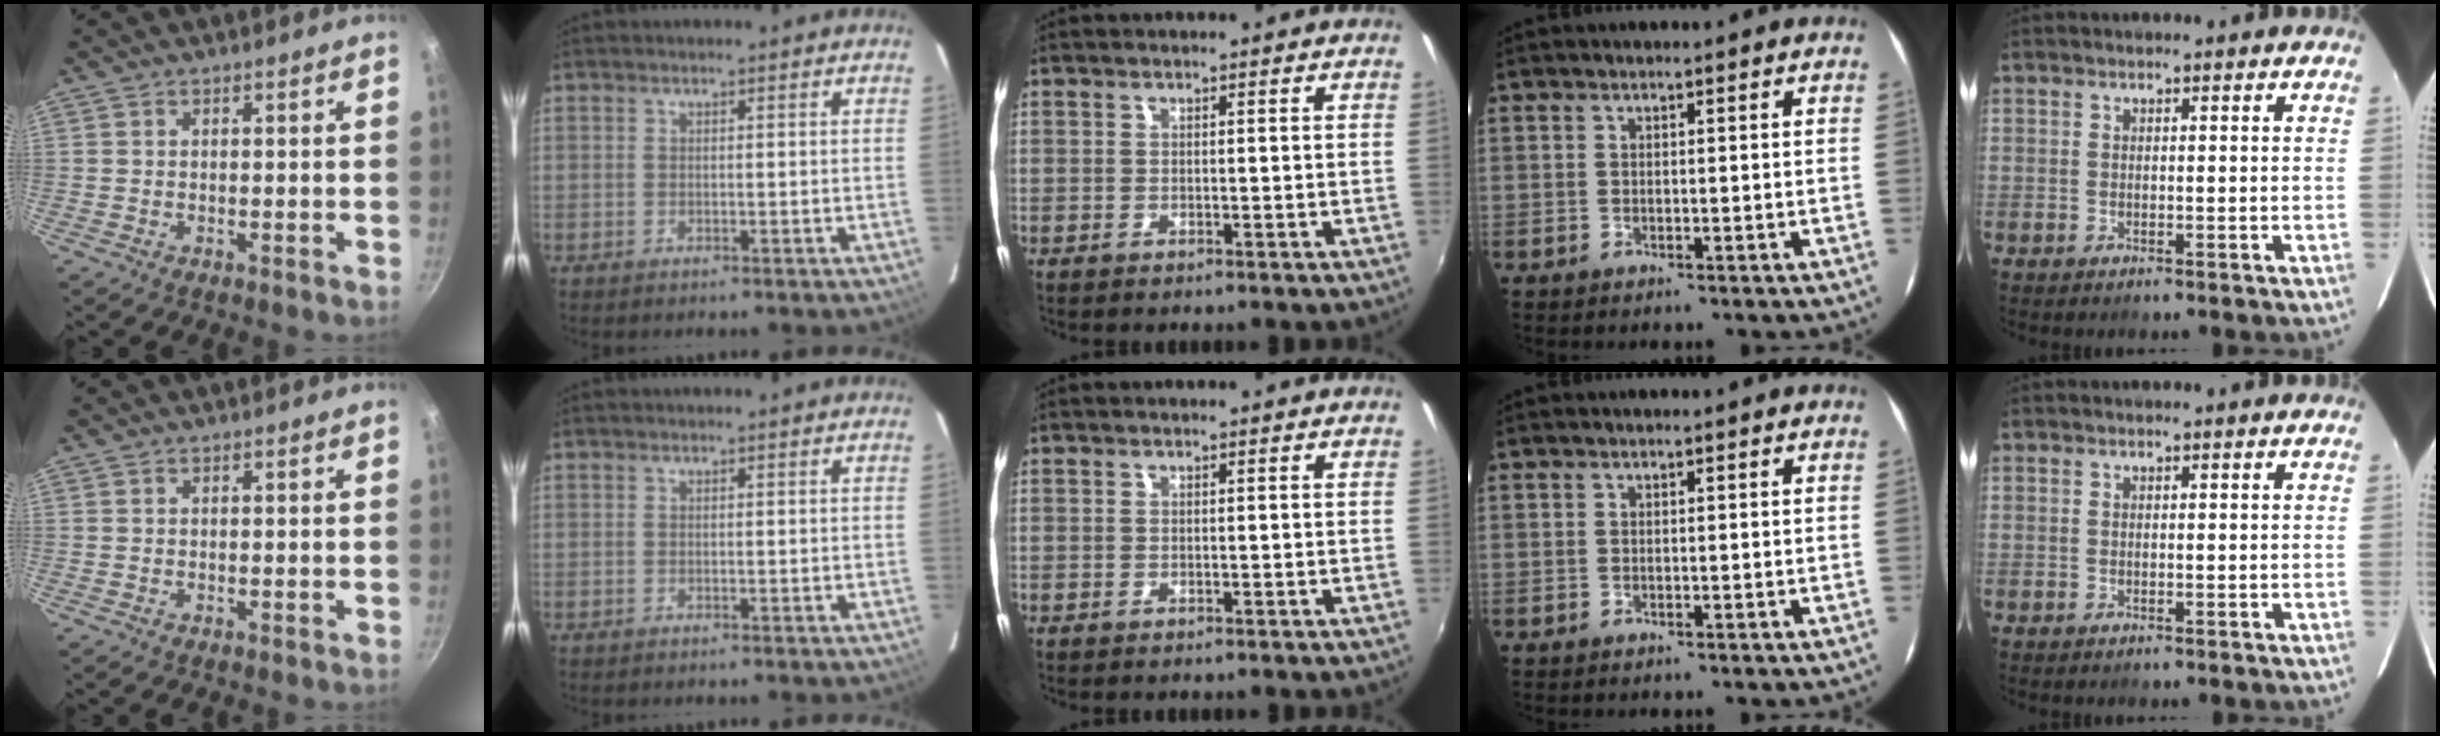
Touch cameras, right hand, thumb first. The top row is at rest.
{}